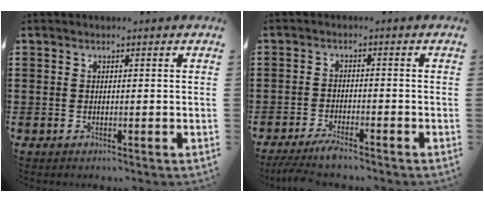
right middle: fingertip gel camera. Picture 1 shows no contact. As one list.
[{"total": 3.1, "force": [-2.7, 0.2, 1.6], "torque": [-0.042, -0.007, -0.057]}]